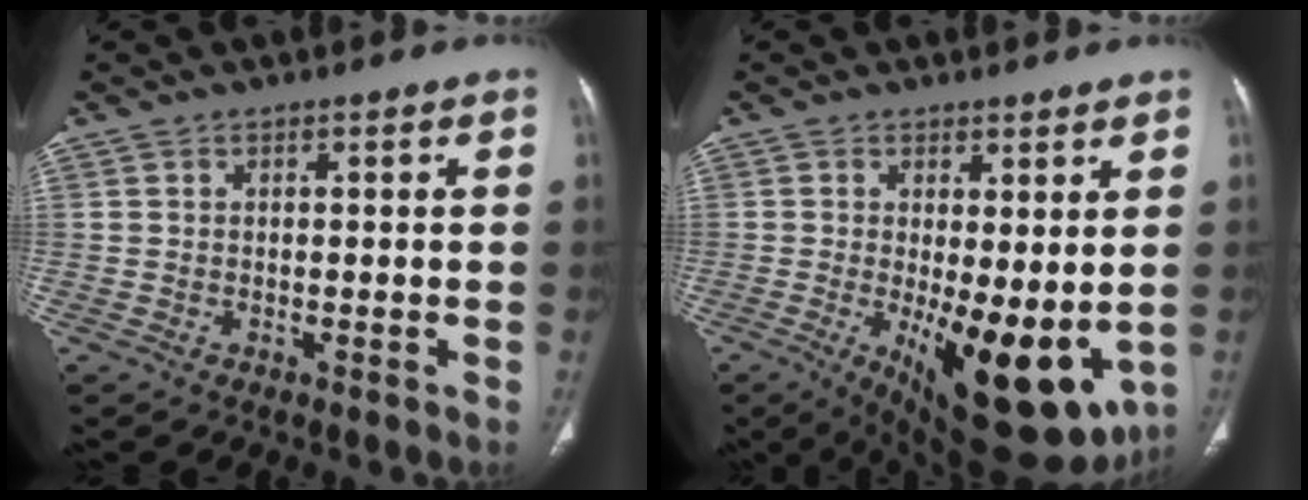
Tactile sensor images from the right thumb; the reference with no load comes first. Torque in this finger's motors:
{"motor_torque": [2.51, 2.42, 0.23, 0.05, 0.52]}